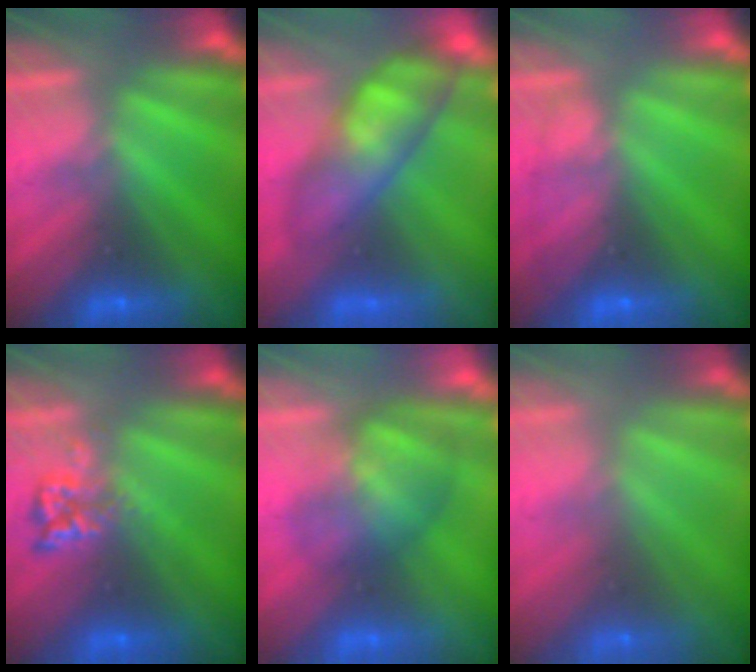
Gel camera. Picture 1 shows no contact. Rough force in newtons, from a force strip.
{"total": 4.1}
{"total": 1.8}
{"total": 2.4}
{"total": 3.6}
{"total": 8.3}